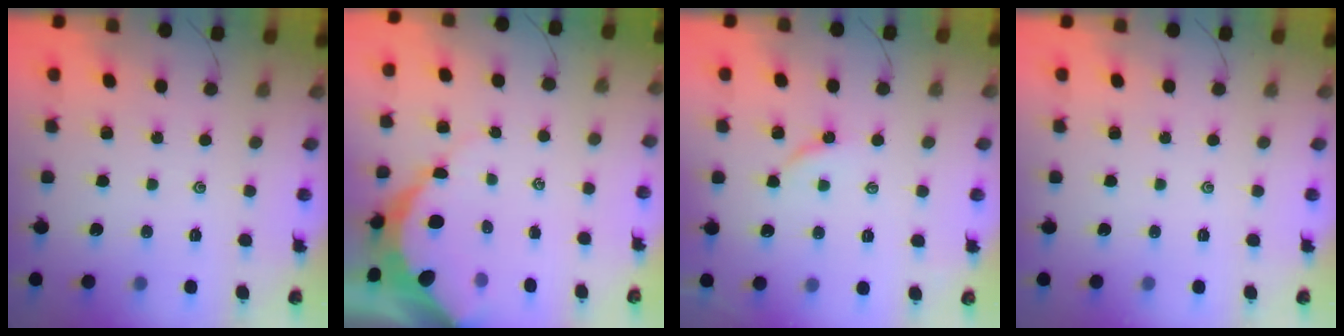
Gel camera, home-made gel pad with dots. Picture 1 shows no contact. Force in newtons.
{"total": 8.7, "press": 8.6, "slide": 0.9}
{"total": 2.5, "press": 2.4, "slide": 0.4}
{"total": 0.0}